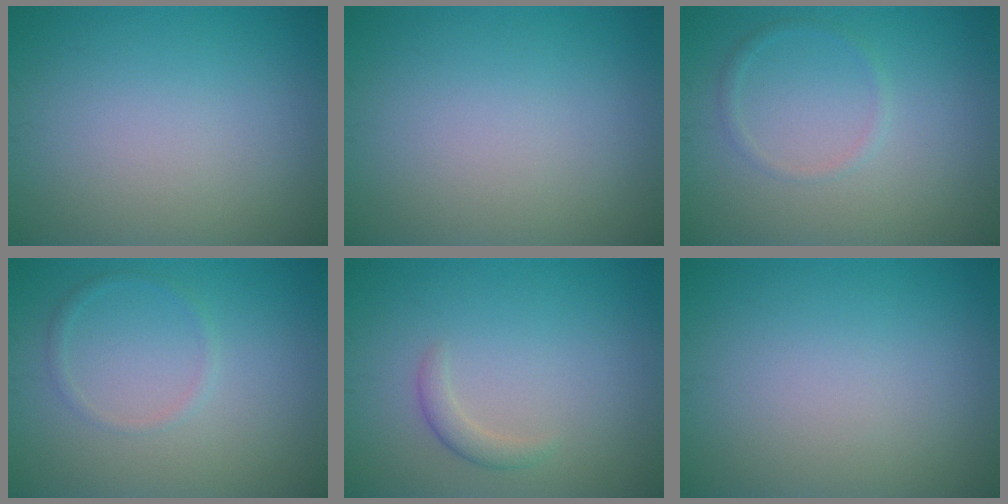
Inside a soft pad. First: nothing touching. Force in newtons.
{"total": 0.0}
{"total": 1.0, "press": 1.0, "slide": 0.1}
{"total": 1.0, "press": 1.0, "slide": 0.1}
{"total": 1.4, "press": 1.4, "slide": 0.1}
{"total": 0.0}